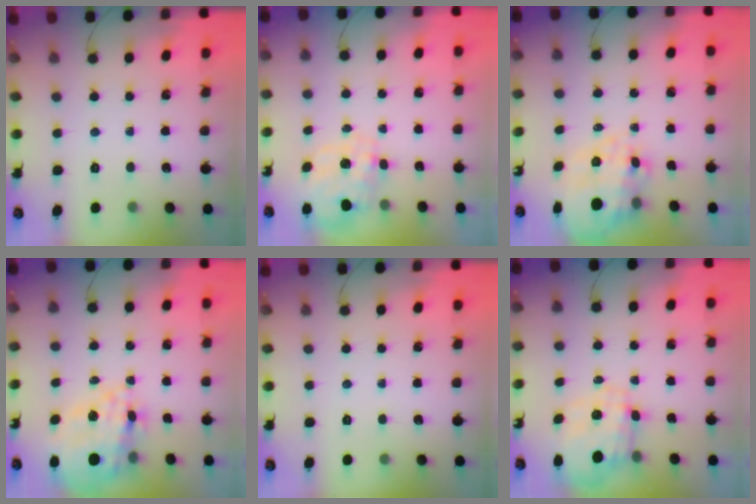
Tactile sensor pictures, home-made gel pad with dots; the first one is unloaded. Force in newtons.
{"total": 8.7, "press": 8.5, "slide": 2.0}
{"total": 12.5, "press": 12.2, "slide": 2.5}
{"total": 22.6, "press": 22.1, "slide": 4.6}
{"total": 0.0}
{"total": 3.5, "press": 3.2, "slide": 1.4}